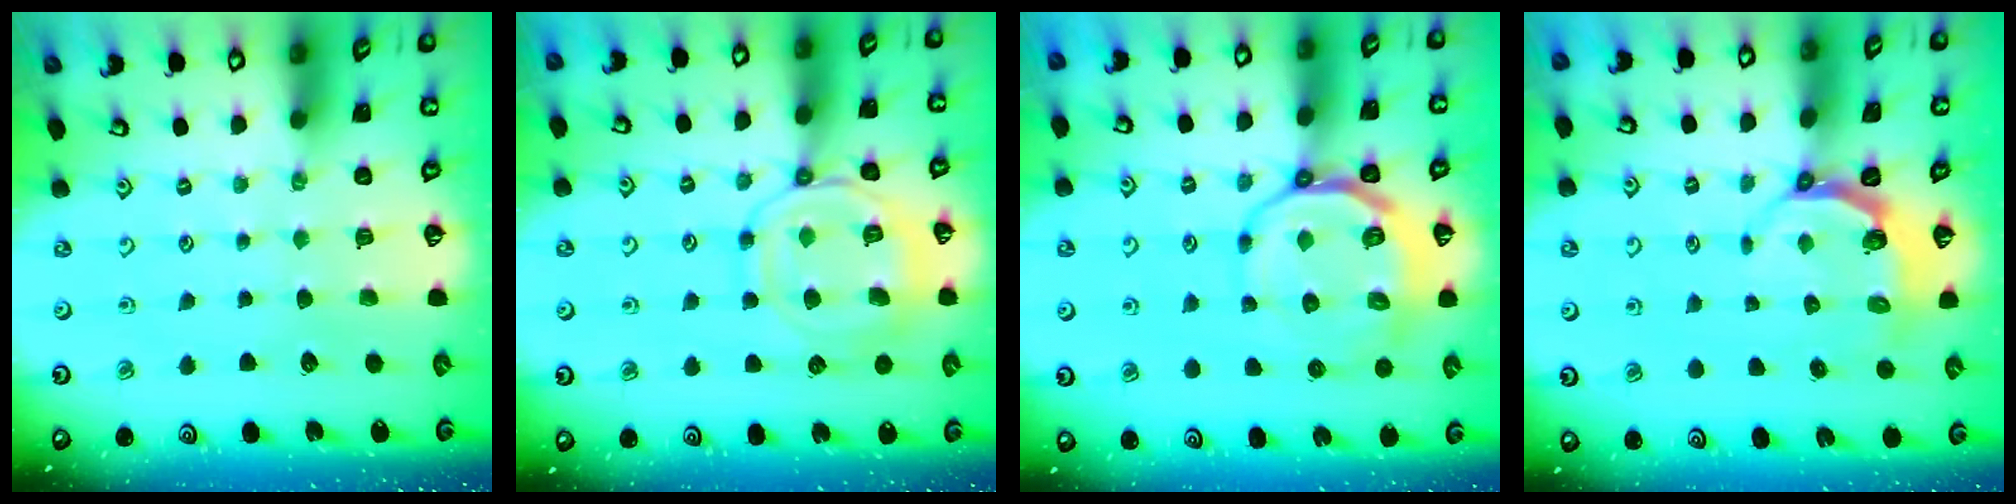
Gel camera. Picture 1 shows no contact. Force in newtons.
{"total": 13.3, "press": 13.2, "slide": 1.2}
{"total": 11.4, "press": 11.0, "slide": 2.7}
{"total": 4.8, "press": 3.7, "slide": 3.1}